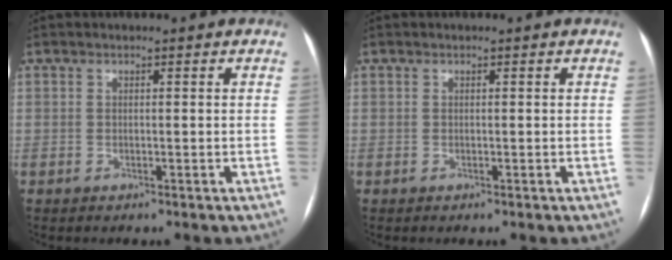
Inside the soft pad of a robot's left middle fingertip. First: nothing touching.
{"total": 0.0}